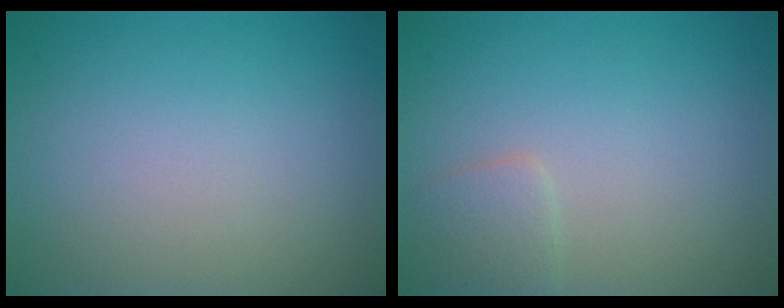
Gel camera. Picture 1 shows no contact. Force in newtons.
{"total": 1.4, "press": 1.4, "slide": 0.0}